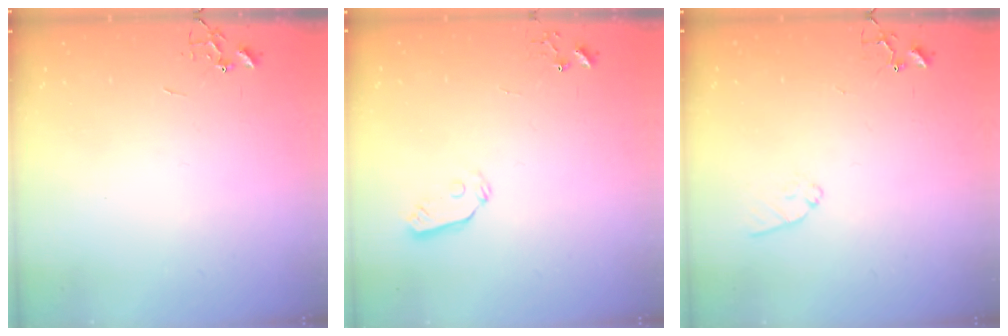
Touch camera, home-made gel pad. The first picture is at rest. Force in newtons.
{"total": 5.0, "press": 4.9, "slide": 0.6}
{"total": 6.4, "press": 6.4, "slide": 0.6}